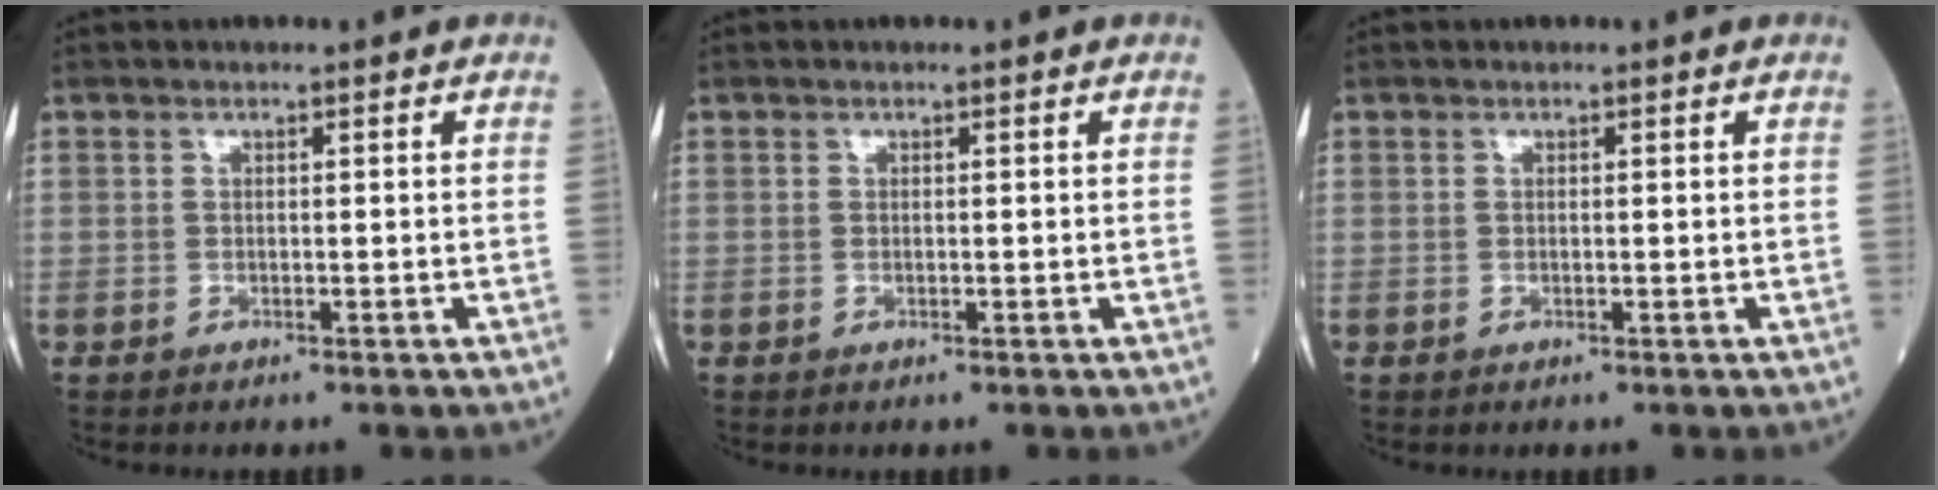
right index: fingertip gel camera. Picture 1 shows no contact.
{"total": 0.0}
{"total": 0.0}